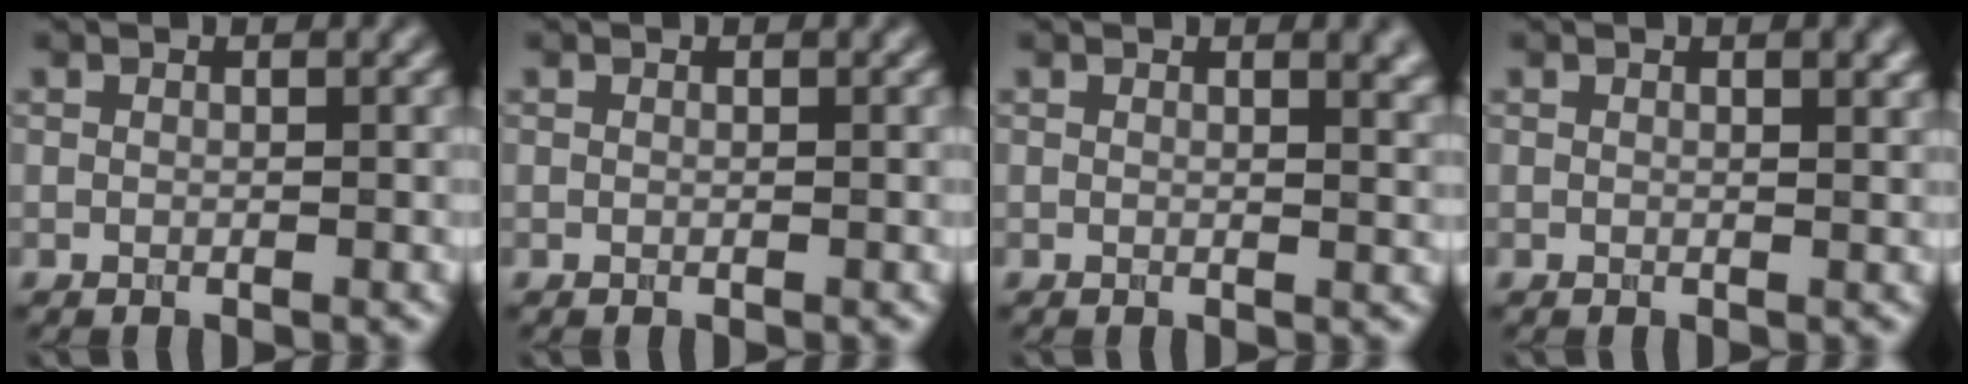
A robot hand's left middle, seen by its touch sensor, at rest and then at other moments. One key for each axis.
{"total": 0.0}
{"total": 3.0, "fx": 1.5, "fy": 1.3, "fz": 2.2, "tx": -0.011, "ty": 0.001, "tz": 0.020}
{"total": 1.5, "fx": 0.8, "fy": 0.5, "fz": 1.2, "tx": -0.011, "ty": 0.002, "tz": 0.011}